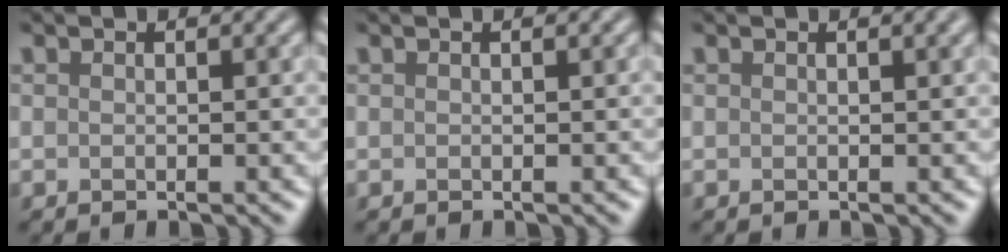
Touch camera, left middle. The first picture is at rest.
{"total": 0.0}
{"total": 0.9, "force": [0.5, 0.1, 0.7], "torque": [-0.010, 0.003, 0.009]}